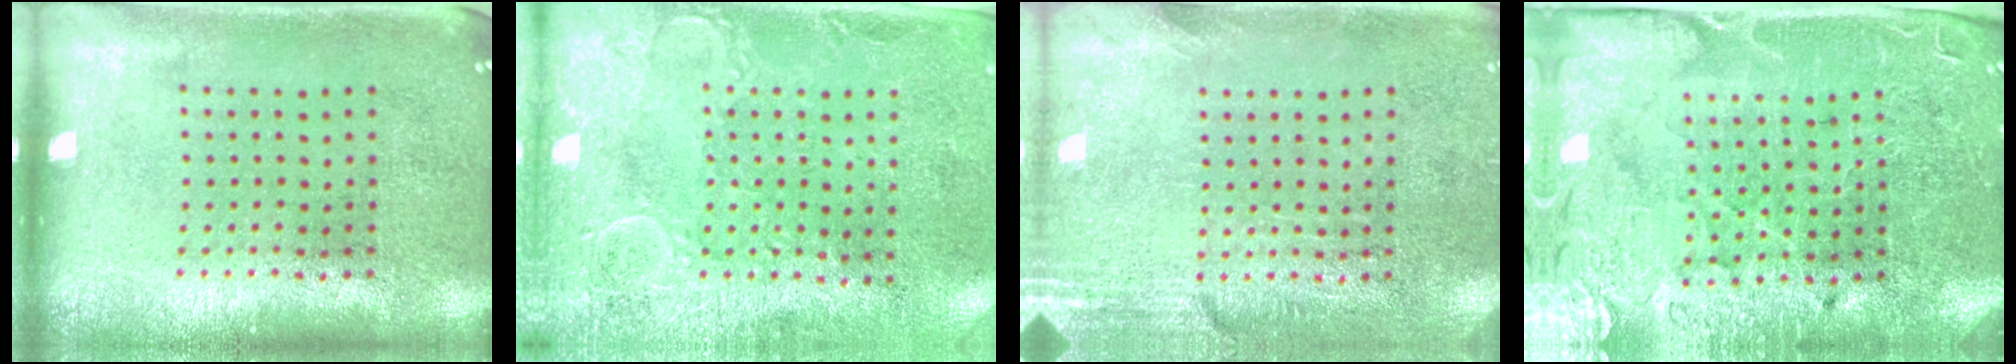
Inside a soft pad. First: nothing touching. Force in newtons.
{"total": 2.9, "press": 2.4, "slide": 1.7}
{"total": 2.8, "press": 2.4, "slide": 1.5}
{"total": 3.7, "press": 3.6, "slide": 0.7}